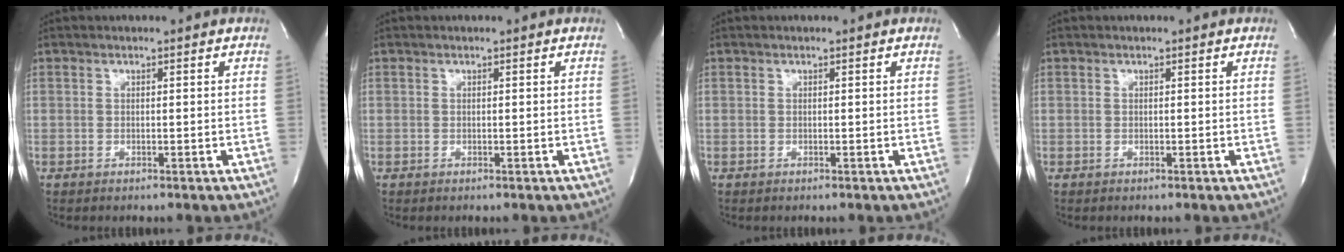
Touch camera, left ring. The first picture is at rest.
{"total": 0.0}
{"total": 0.0}
{"total": 0.0}